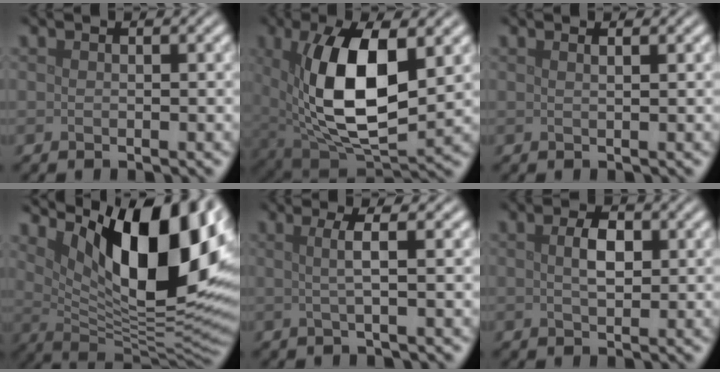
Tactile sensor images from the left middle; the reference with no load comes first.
{"total": 11.8, "force": [2.1, 5.4, 10.3], "torque": [-0.178, -0.008, 0.038]}
{"total": 1.3, "force": [0.7, 0.5, 0.9], "torque": [0.000, -0.002, -0.002]}
{"total": 15.2, "force": [5.3, 5.7, 13.0], "torque": [-0.172, -0.010, 0.087]}
{"total": 2.4, "force": [0.4, 0.5, 2.3], "torque": [-0.042, 0.005, 0.000]}
{"total": 2.5, "force": [0.5, 1.3, 2.1], "torque": [-0.042, 0.001, 0.008]}